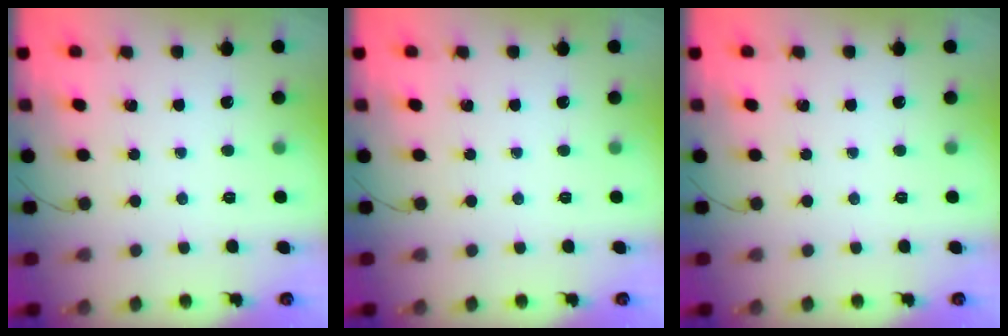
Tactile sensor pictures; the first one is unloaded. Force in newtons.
{"total": 0.0}
{"total": 0.0}